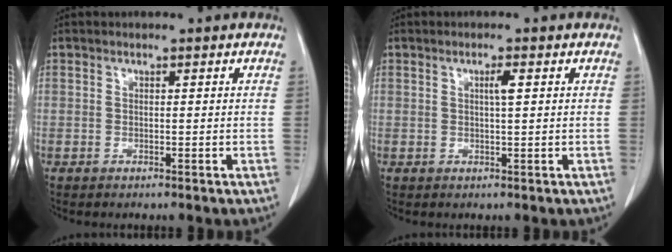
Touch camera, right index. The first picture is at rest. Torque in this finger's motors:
{"motor_torque": [0.24, 0.13, 0.05, 0.04]}